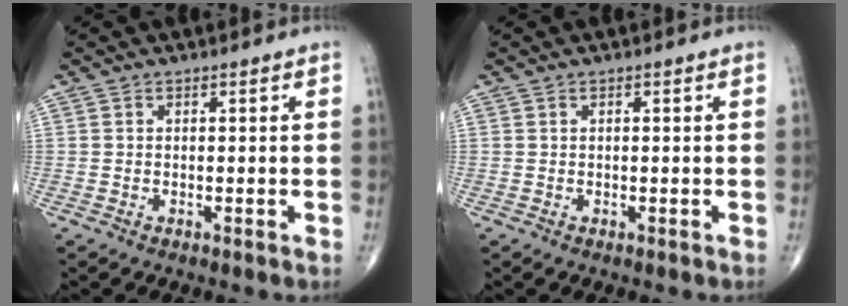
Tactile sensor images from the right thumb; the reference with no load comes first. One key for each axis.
{"total": 0.0}